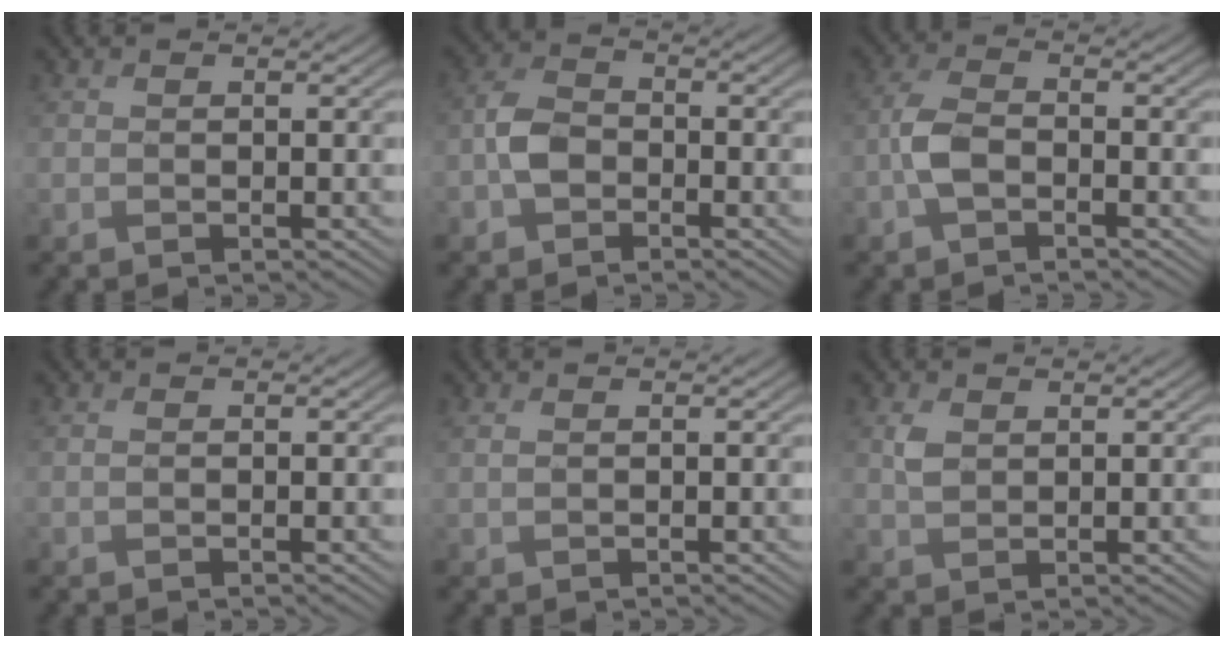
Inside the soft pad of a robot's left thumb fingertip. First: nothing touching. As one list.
[{"total": 3.7, "force": [-1.3, 2.7, 2.2], "torque": [-0.050, 0.009, -0.036]}, {"total": 3.3, "force": [-1.1, 1.4, 2.8], "torque": [-0.064, 0.011, -0.035]}, {"total": 0.5, "force": [0.4, -0.3, 0.0], "torque": [0.002, 0.004, 0.007]}, {"total": 0.8, "force": [0.8, -0.1, 0.3], "torque": [-0.009, 0.008, 0.016]}, {"total": 2.2, "force": [1.5, 1.0, 1.2], "torque": [-0.032, 0.008, 0.031]}]